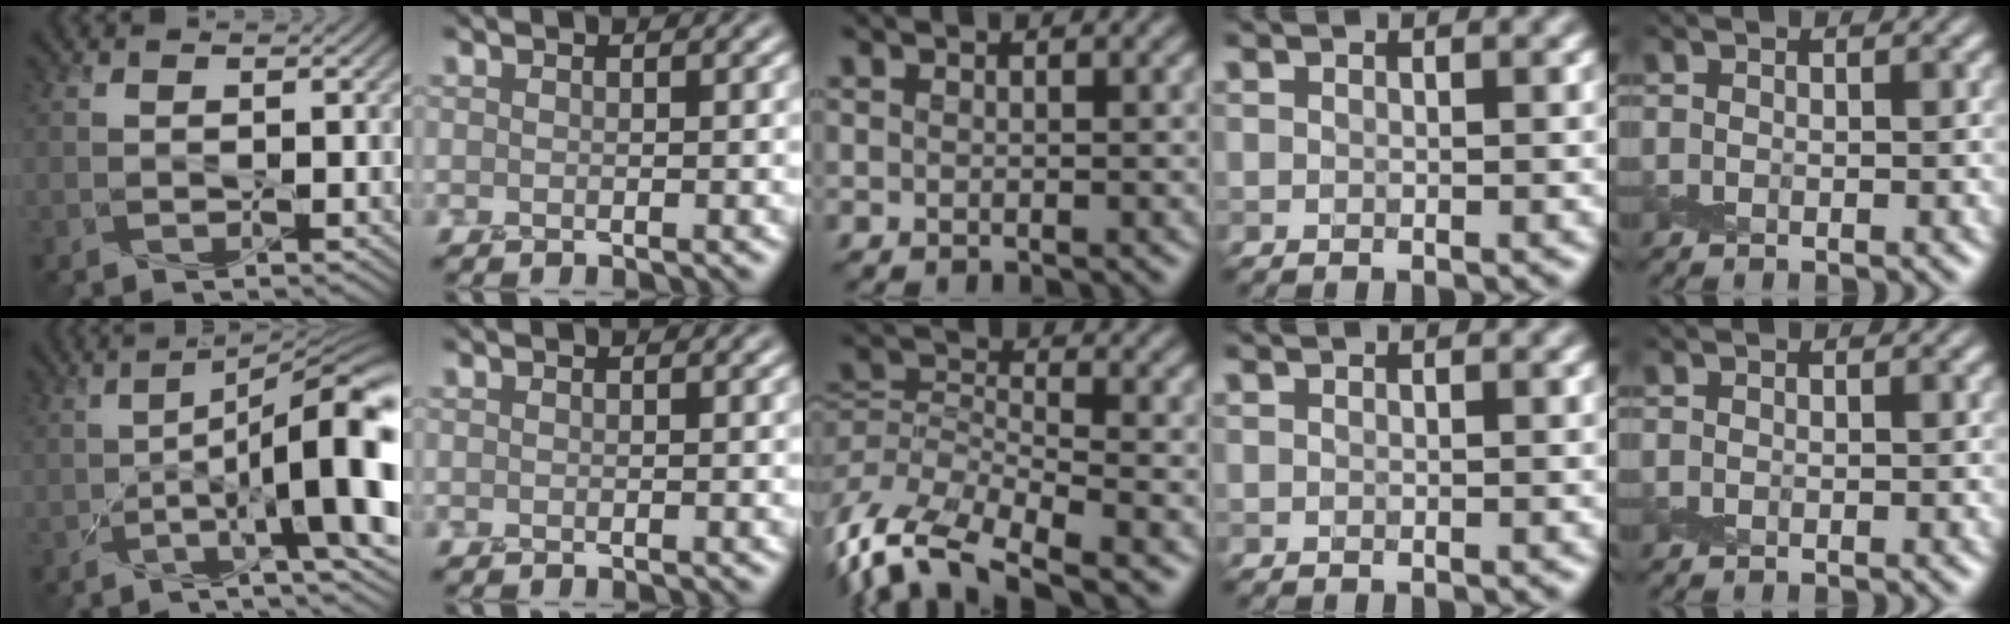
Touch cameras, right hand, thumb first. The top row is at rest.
{"thumb": {"total": 13.1, "force": [-1.5, 3.2, 12.6], "torque": [-0.177, 0.004, -0.032]}, "middle": {"total": 8.2, "force": [-5.8, 3.0, 4.9], "torque": [-0.100, -0.008, -0.123]}}